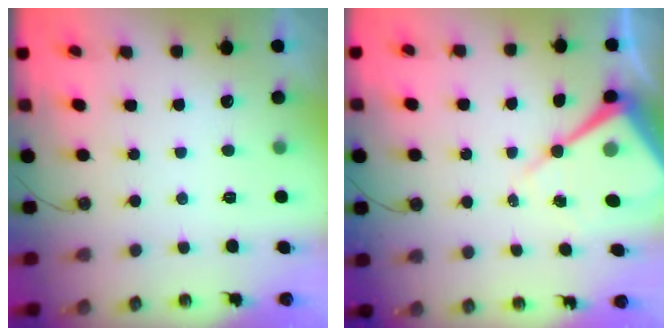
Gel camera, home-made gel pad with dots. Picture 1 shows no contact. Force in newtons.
{"total": 12.1, "press": 12.1, "slide": 1.0}